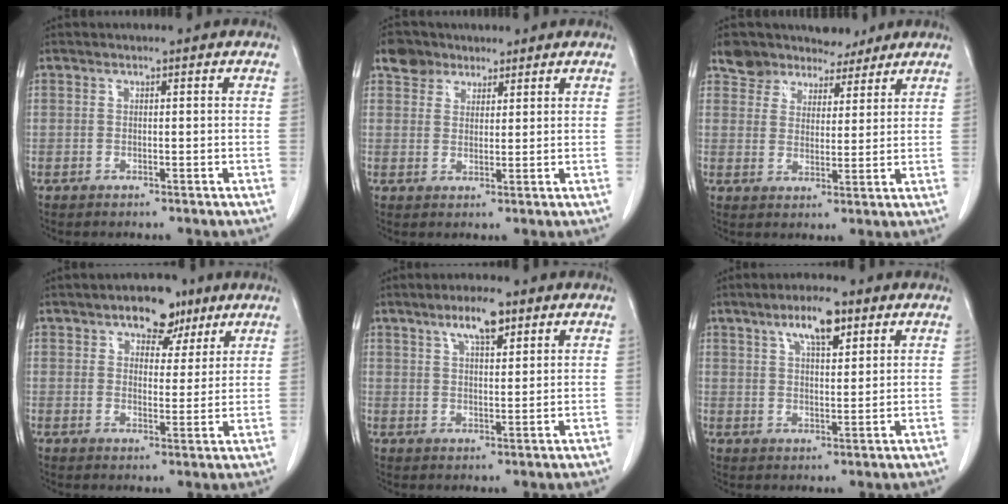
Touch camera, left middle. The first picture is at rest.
{"total": 4.2, "force": [3.0, 2.9, 0.7], "torque": [-0.015, 0.014, 0.053]}
{"total": 7.5, "force": [6.4, 3.7, 1.2], "torque": [-0.015, 0.013, 0.107]}
{"total": 6.7, "force": [4.2, 3.8, 3.6], "torque": [-0.042, 0.013, 0.061]}
{"total": 5.8, "force": [3.5, 1.5, 4.3], "torque": [-0.079, 0.007, 0.059]}
{"total": 6.7, "force": [4.0, 1.8, 5.1], "torque": [-0.091, 0.008, 0.066]}